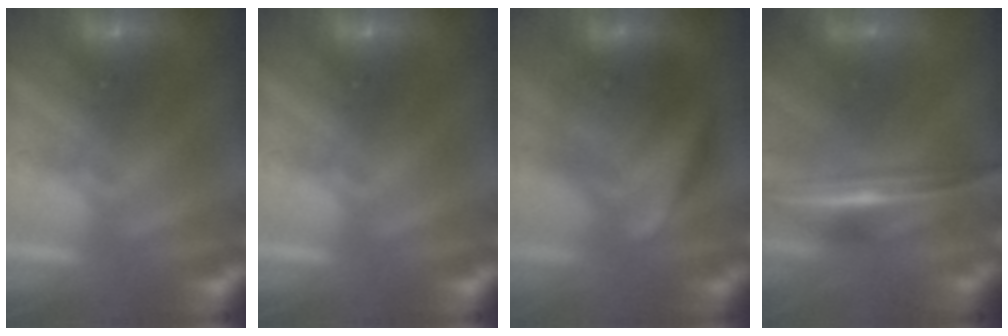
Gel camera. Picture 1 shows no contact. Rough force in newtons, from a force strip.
{"total": 0.0}
{"total": 3.7}
{"total": 6.9}